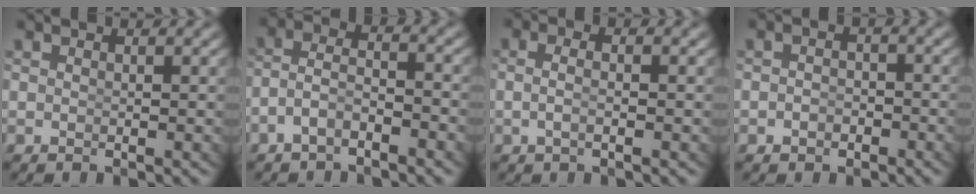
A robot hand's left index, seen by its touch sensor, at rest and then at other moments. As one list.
[{"total": 3.8, "force": [-2.0, 2.3, 2.2], "torque": [-0.050, -0.018, -0.033]}, {"total": 1.8, "force": [-0.7, 0.1, 1.6], "torque": [-0.037, -0.011, -0.006]}, {"total": 1.6, "force": [-1.2, 0.9, 0.5], "torque": [-0.004, -0.009, -0.018]}]